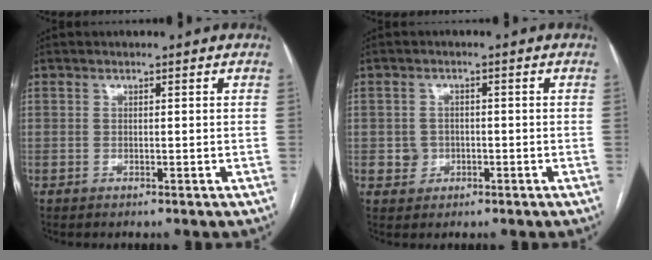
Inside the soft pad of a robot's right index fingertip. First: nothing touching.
{"total": 2.6, "force": [-0.5, 2.5, 0.6], "torque": [0.000, 0.007, -0.003]}